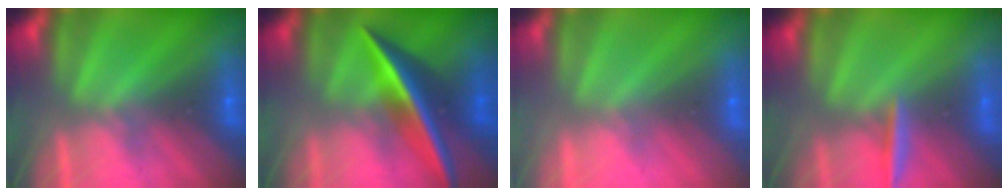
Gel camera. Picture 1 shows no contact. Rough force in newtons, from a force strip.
{"total": 2.7}
{"total": 3.7}
{"total": 2.8}